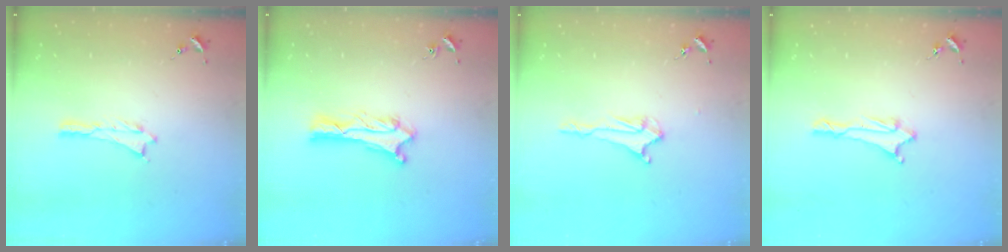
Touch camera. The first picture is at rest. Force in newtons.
{"total": 1.2, "press": 1.1, "slide": 0.1}
{"total": 2.1, "press": 2.0, "slide": 0.4}
{"total": 1.7, "press": 1.6, "slide": 0.5}